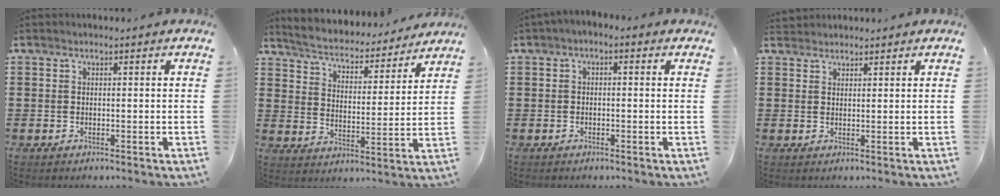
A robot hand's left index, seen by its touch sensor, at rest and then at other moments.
{"total": 4.0, "force": [3.9, 0.2, 0.6], "torque": [-0.036, -0.034, 0.060]}
{"total": 1.2, "force": [-1.0, 0.3, 0.6], "torque": [-0.012, 0.001, -0.020]}
{"total": 1.6, "force": [1.5, 0.6, -0.1], "torque": [-0.002, 0.004, 0.030]}